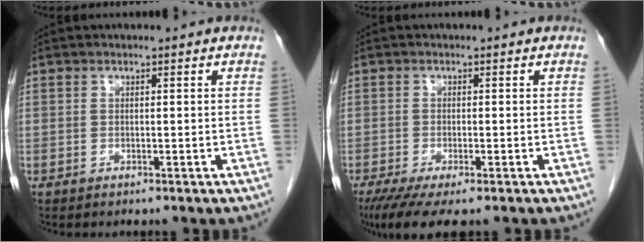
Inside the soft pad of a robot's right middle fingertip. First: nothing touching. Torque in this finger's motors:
{"motor_torque": [0.97, -0.75, 0.14, 0.05]}